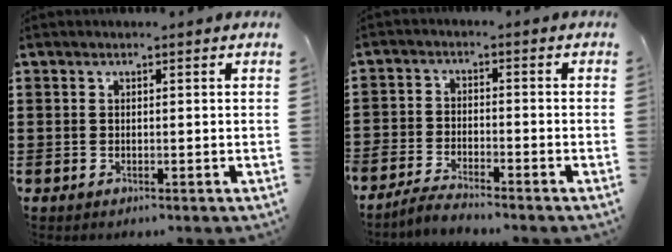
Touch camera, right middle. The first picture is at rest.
{"total": 3.2, "force": [-3.1, 0.3, 0.6], "torque": [-0.021, 0.006, -0.068]}